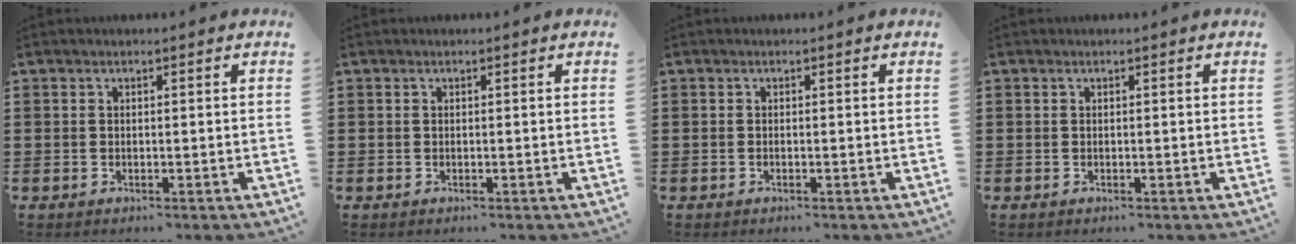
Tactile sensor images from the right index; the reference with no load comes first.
{"total": 0.0}
{"total": 0.0}
{"total": 0.0}